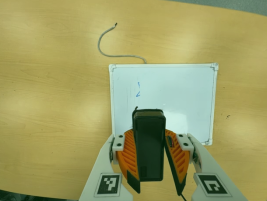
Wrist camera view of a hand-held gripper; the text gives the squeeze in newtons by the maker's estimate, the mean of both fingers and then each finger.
{"total": 9.8, "left": 9.0, "right": 10.7}